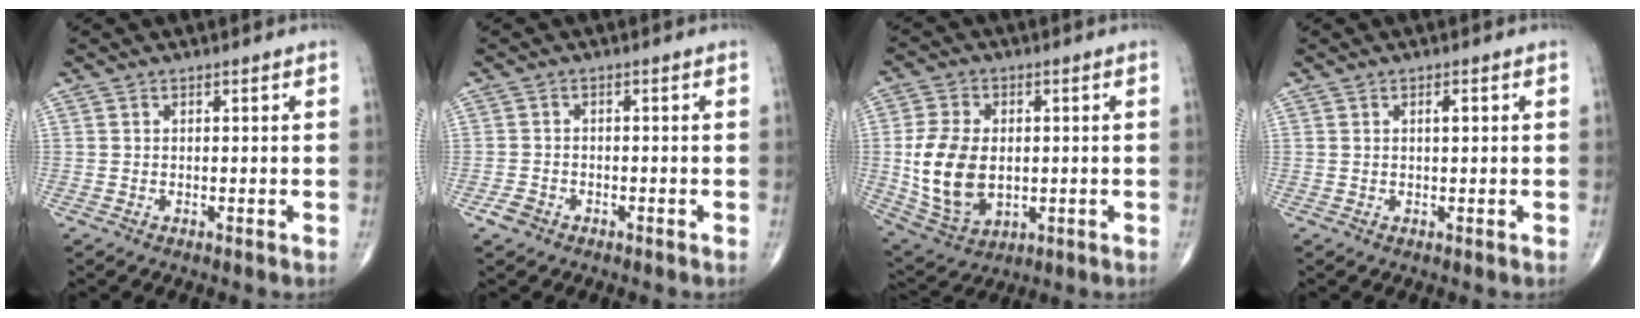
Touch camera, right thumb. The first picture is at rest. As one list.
[{"total": 2.3, "force": [-1.5, 1.7, 0.8], "torque": [-0.016, 0.009, -0.025]}, {"total": 14.0, "force": [-0.5, 9.3, 10.5], "torque": [-0.193, -0.008, 0.008]}, {"total": 1.1, "force": [0.3, 0.3, 1.0], "torque": [-0.014, 0.002, 0.003]}]